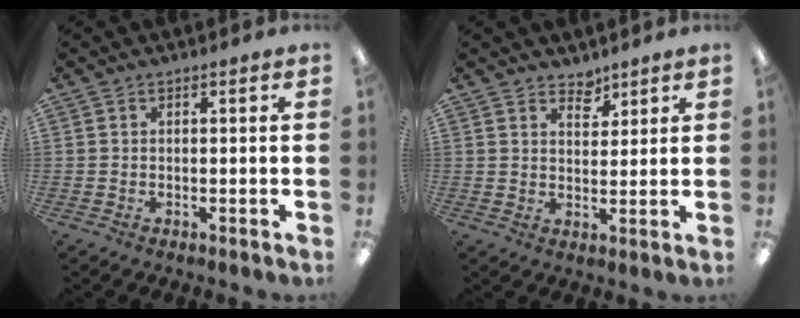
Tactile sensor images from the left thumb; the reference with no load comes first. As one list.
[{"total": 3.8, "force": [3.4, 1.6, 0.2], "torque": [0.011, -0.026, 0.060]}]